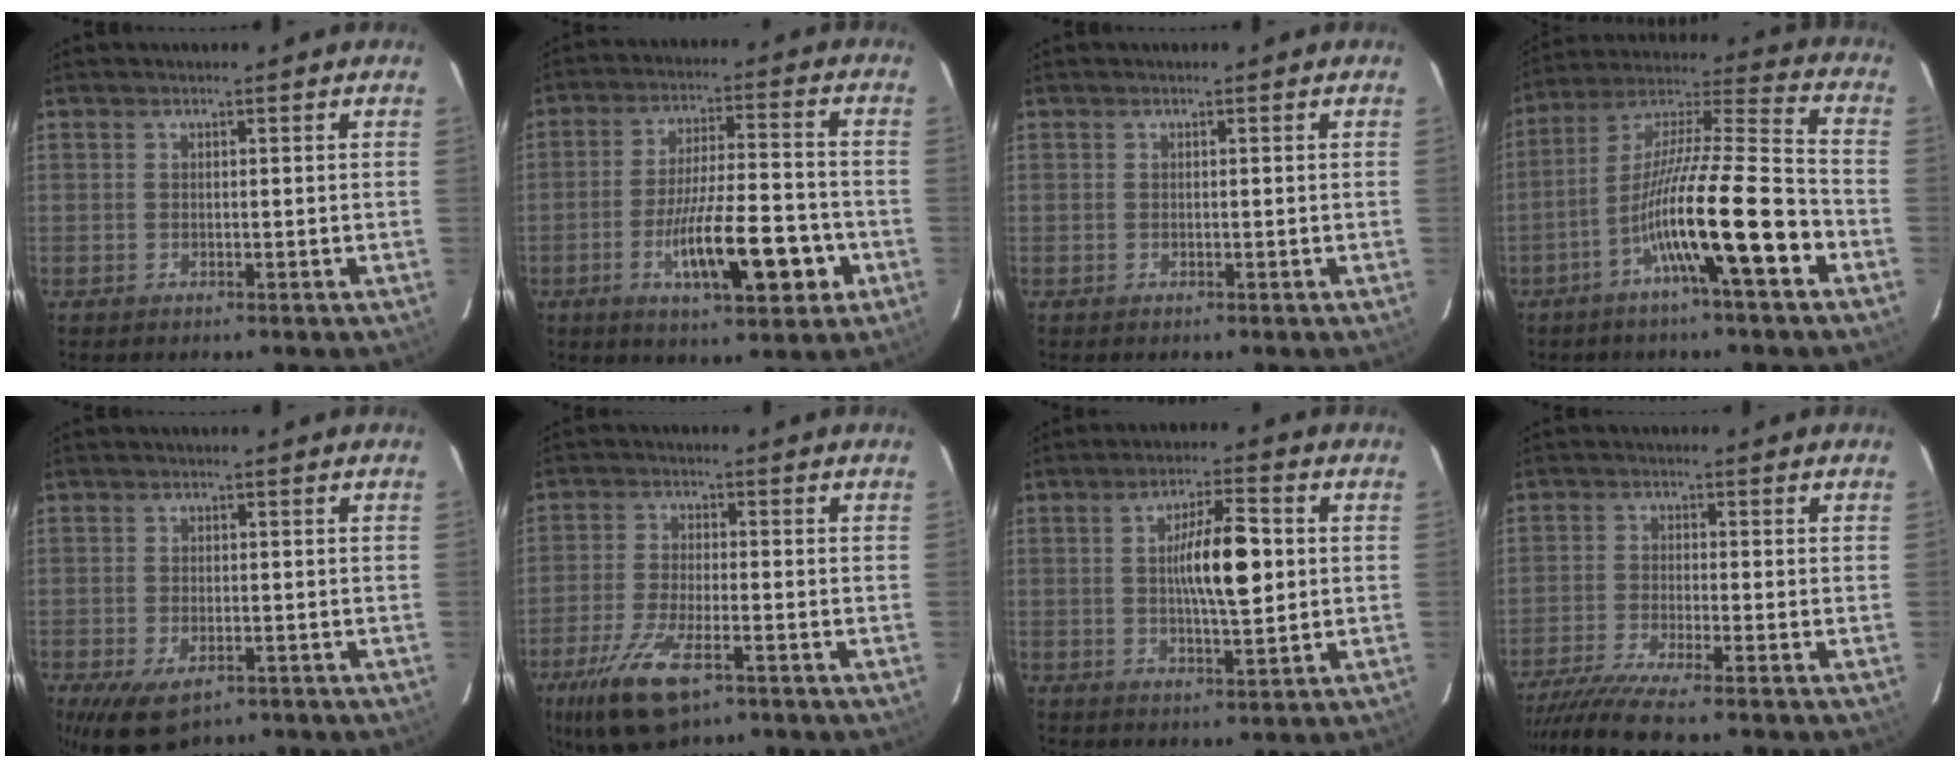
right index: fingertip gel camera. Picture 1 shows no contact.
{"total": 13.7, "force": [-5.0, 2.9, 12.4], "torque": [-0.208, 0.001, -0.075]}
{"total": 0.0}
{"total": 16.6, "force": [-6.9, 0.4, 15.1], "torque": [-0.269, 0.001, -0.123]}
{"total": 7.5, "force": [-4.6, 3.9, 4.5], "torque": [-0.084, -0.010, -0.068]}
{"total": 10.1, "force": [-5.8, 2.9, 7.7], "torque": [-0.156, -0.020, -0.099]}
{"total": 9.4, "force": [0.8, 1.8, 9.1], "torque": [-0.158, 0.009, 0.013]}
{"total": 8.7, "force": [-7.5, -1.1, 4.3], "torque": [-0.062, -0.021, -0.124]}